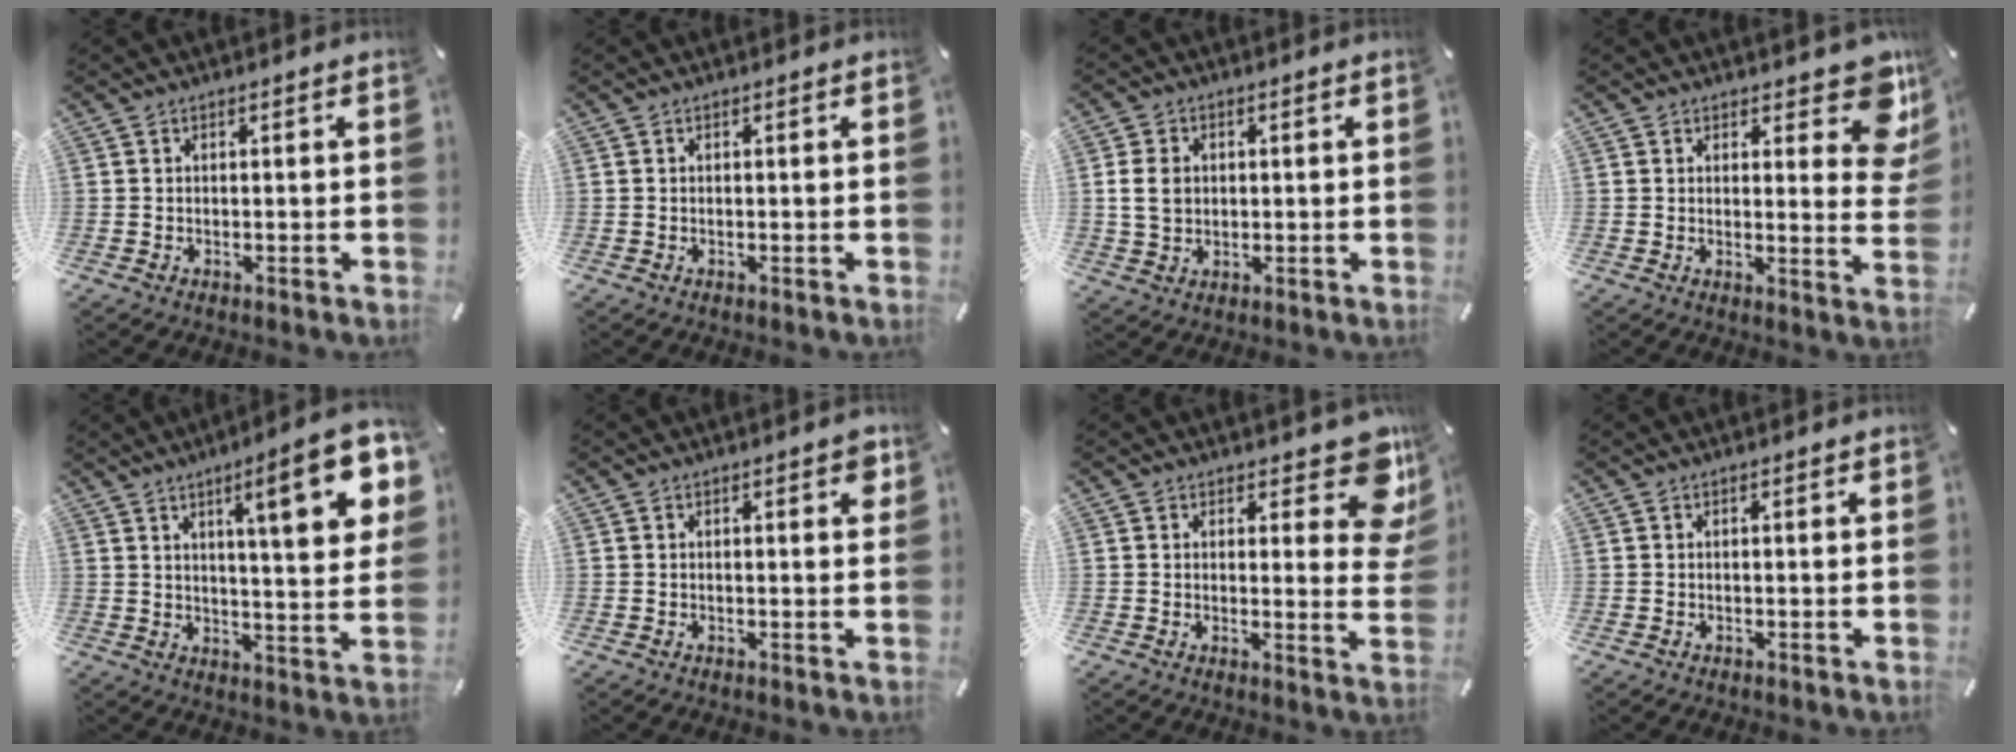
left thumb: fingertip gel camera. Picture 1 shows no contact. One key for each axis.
{"total": 0.0}
{"total": 5.9, "fx": 0.6, "fy": 4.9, "fz": 3.3, "tx": -0.072, "ty": 0.003, "tz": 0.008}
{"total": 10.2, "fx": 6.2, "fy": 4.5, "fz": 6.6, "tx": -0.058, "ty": -0.047, "tz": 0.104}
{"total": 16.5, "fx": 7.5, "fy": 3.6, "fz": 14.3, "tx": -0.205, "ty": -0.032, "tz": 0.107}
{"total": 2.4, "fx": 1.0, "fy": 0.9, "fz": 2.0, "tx": -0.018, "ty": -0.005, "tz": 0.011}
{"total": 10.6, "fx": 6.6, "fy": 4.7, "fz": 6.8, "tx": -0.062, "ty": -0.051, "tz": 0.112}
{"total": 0.0}